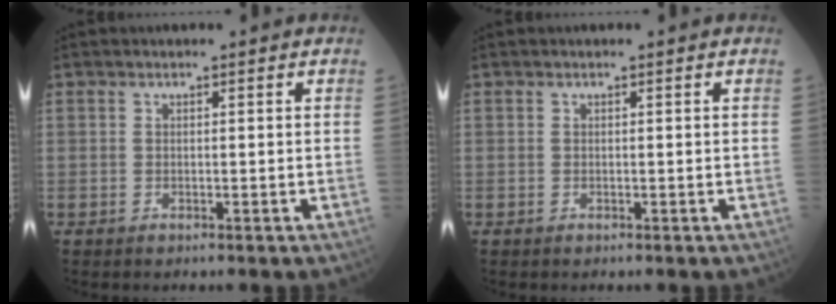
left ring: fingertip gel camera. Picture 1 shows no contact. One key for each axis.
{"total": 0.0}